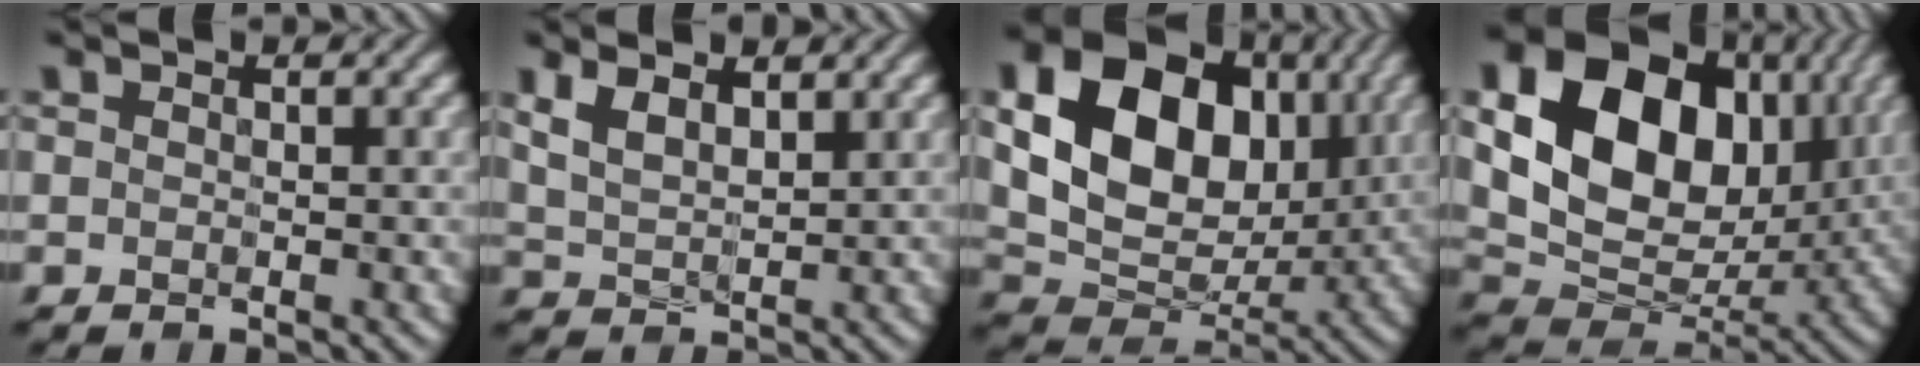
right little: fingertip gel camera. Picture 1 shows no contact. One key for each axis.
{"total": 3.7, "fx": 1.8, "fy": 1.7, "fz": 2.7, "tx": -0.062, "ty": 0.001, "tz": 0.036}
{"total": 14.0, "fx": 2.9, "fy": 10.0, "fz": 9.3, "tx": -0.169, "ty": 0.012, "tz": 0.051}
{"total": 16.0, "fx": 4.0, "fy": 11.3, "fz": 10.6, "tx": -0.199, "ty": 0.021, "tz": 0.072}